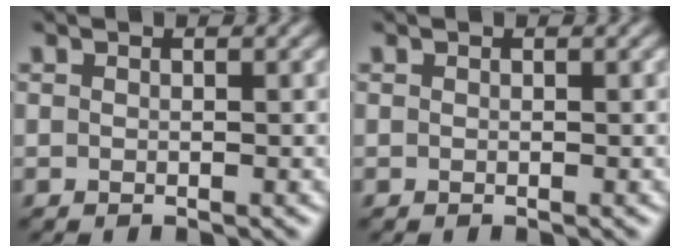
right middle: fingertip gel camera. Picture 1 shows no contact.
{"total": 0.0}